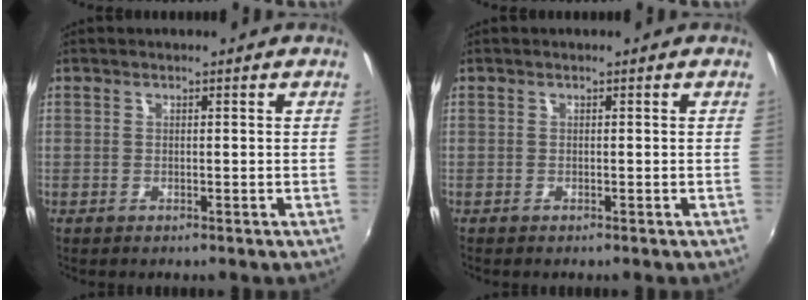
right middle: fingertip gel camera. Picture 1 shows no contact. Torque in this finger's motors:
{"motor_torque": [0.09, -0.08, 0.01, 0.01]}